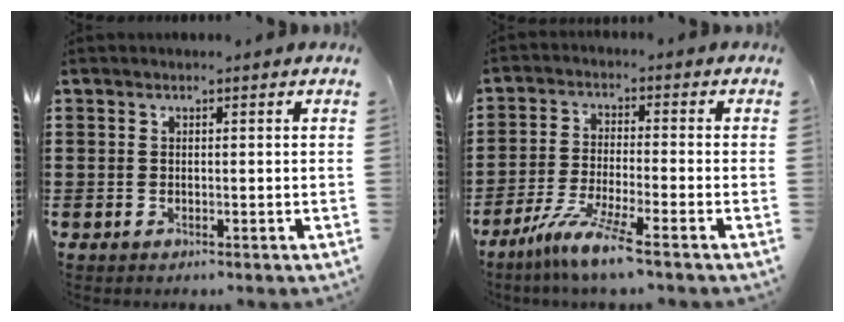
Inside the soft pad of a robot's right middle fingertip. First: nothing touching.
{"total": 7.0, "force": [-5.5, -0.1, 4.3], "torque": [-0.094, -0.015, -0.108]}